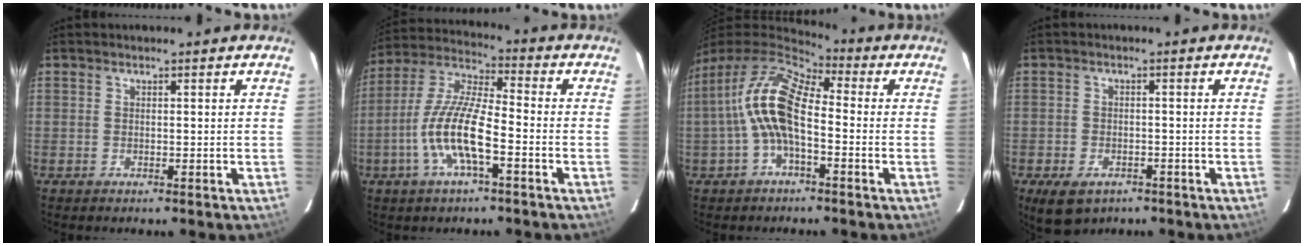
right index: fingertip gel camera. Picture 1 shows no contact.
{"total": 12.6, "force": [-4.6, 3.0, 11.4], "torque": [-0.239, -0.001, -0.091]}
{"total": 12.3, "force": [-1.3, 5.3, 11.1], "torque": [-0.220, 0.016, -0.028]}
{"total": 7.0, "force": [-4.3, 4.2, 3.6], "torque": [-0.081, -0.013, -0.062]}